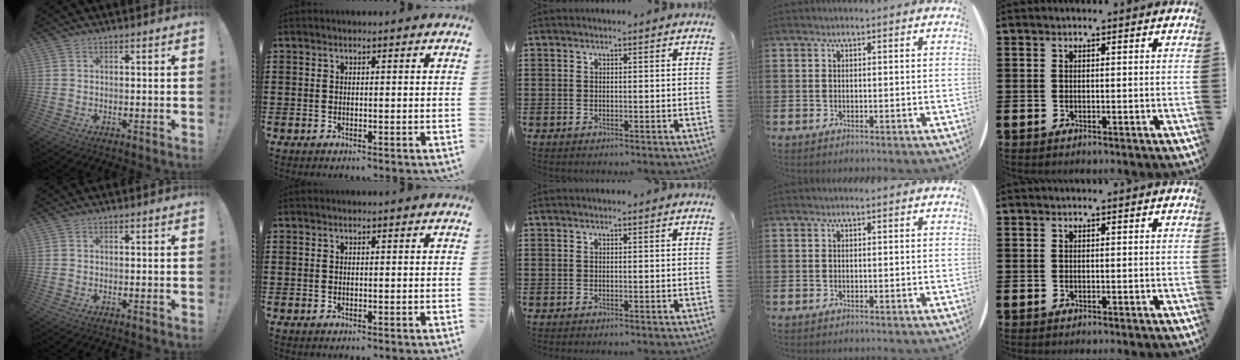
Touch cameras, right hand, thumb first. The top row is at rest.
{}